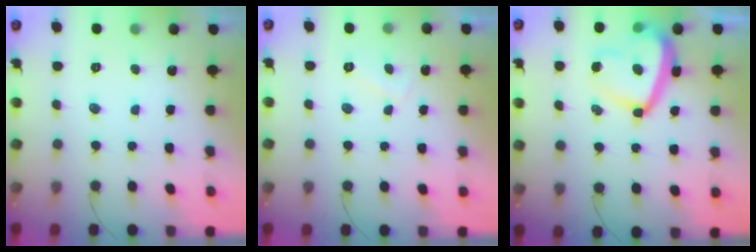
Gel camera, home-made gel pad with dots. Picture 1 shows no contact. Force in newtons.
{"total": 2.1, "press": 2.0, "slide": 0.8}
{"total": 14.6, "press": 14.5, "slide": 1.4}